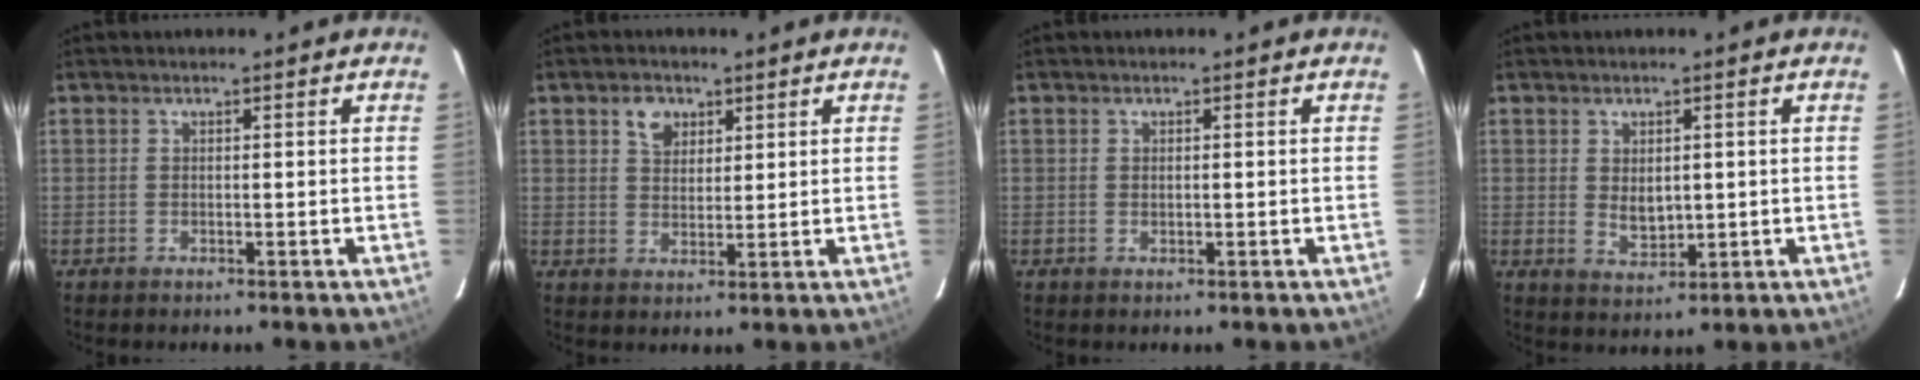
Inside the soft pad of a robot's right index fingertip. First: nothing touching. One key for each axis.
{"total": 4.3, "fx": 2.2, "fy": 3.1, "fz": 1.9, "tx": -0.023, "ty": 0.010, "tz": 0.043}
{"total": 0.7, "fx": 0.1, "fy": 0.3, "fz": 0.6, "tx": -0.008, "ty": 0.000, "tz": 0.002}
{"total": 4.3, "fx": 0.4, "fy": 2.8, "fz": 3.2, "tx": -0.051, "ty": -0.006, "tz": 0.015}